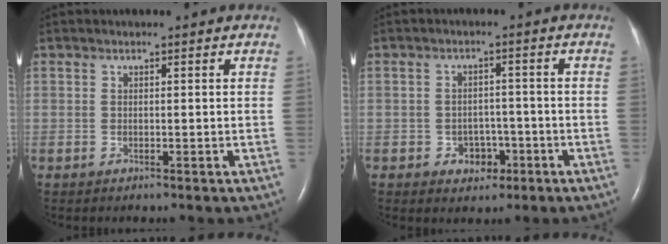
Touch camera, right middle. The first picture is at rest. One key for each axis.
{"total": 3.8, "fx": -1.7, "fy": 3.0, "fz": 1.8, "tx": -0.021, "ty": 0.011, "tz": -0.018}